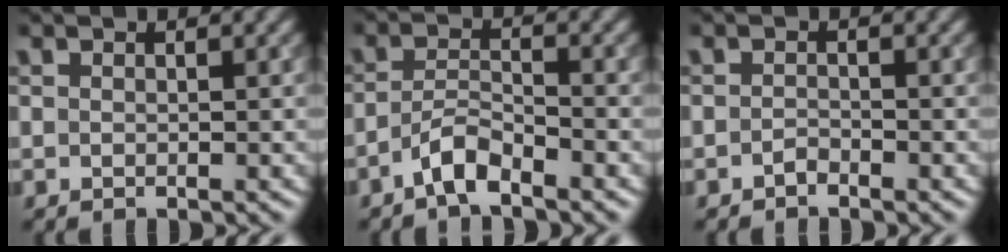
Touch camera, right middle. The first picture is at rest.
{"total": 2.8, "force": [-2.1, 0.6, 1.7], "torque": [-0.034, 0.008, -0.047]}
{"total": 0.7, "force": [-0.6, 0.2, 0.3], "torque": [-0.006, 0.002, -0.014]}